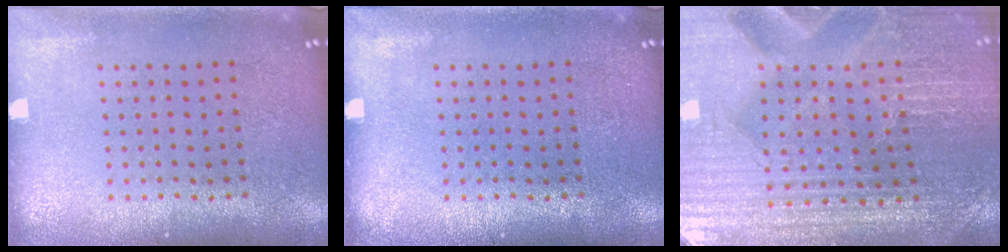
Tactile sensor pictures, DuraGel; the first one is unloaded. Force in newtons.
{"total": 0.0}
{"total": 3.6, "press": 3.6, "slide": 0.4}